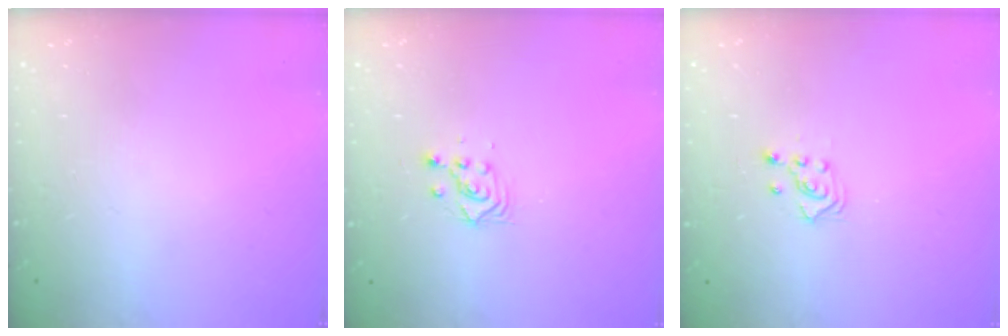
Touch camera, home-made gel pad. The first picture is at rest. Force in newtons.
{"total": 2.8, "press": 2.8, "slide": 0.2}
{"total": 2.5, "press": 2.3, "slide": 1.0}